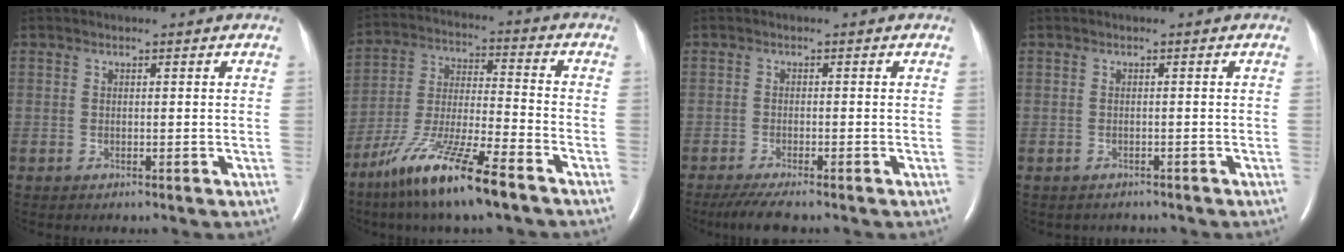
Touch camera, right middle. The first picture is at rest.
{"total": 15.3, "force": [-10.2, 1.2, 11.4], "torque": [-0.239, -0.034, -0.191]}
{"total": 4.6, "force": [-3.7, 0.3, 2.8], "torque": [-0.052, -0.012, -0.061]}
{"total": 1.6, "force": [-1.4, 0.8, 0.1], "torque": [-0.009, -0.001, -0.017]}